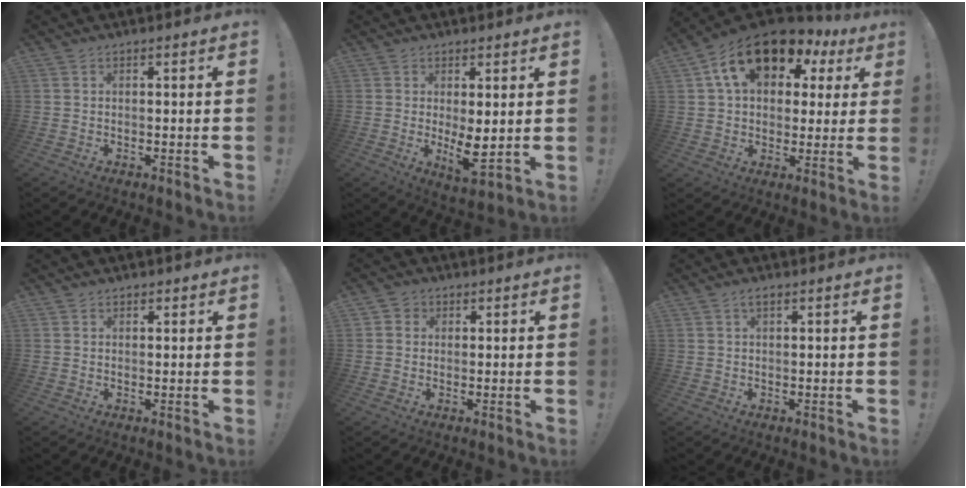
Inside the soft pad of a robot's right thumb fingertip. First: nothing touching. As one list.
[{"total": 7.1, "force": [0.7, 2.2, 6.7], "torque": [-0.094, -0.022, 0.019]}, {"total": 17.0, "force": [8.8, 10.5, 10.1], "torque": [-0.159, -0.040, 0.159]}, {"total": 1.1, "force": [0.8, 0.8, 0.1], "torque": [0.013, -0.007, 0.011]}, {"total": 2.3, "force": [0.4, 2.2, 0.6], "torque": [-0.006, 0.002, 0.007]}, {"total": 1.7, "force": [0.8, 0.6, 1.3], "torque": [-0.028, 0.002, 0.014]}]